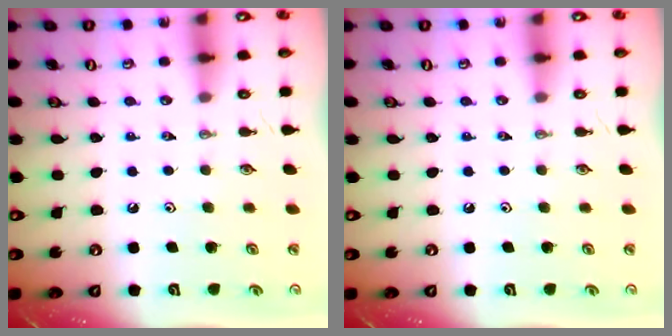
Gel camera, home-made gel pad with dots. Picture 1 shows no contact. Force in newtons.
{"total": 0.0}